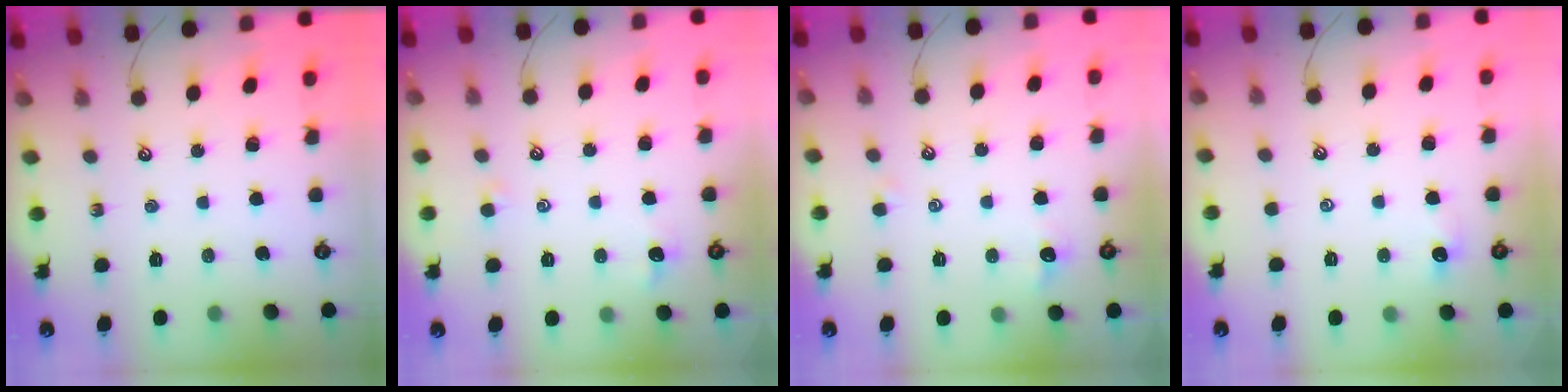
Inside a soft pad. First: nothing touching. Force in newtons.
{"total": 0.6, "press": 0.4, "slide": 0.5}
{"total": 0.6, "press": 0.1, "slide": 0.6}
{"total": 2.1, "press": 2.1, "slide": 0.3}